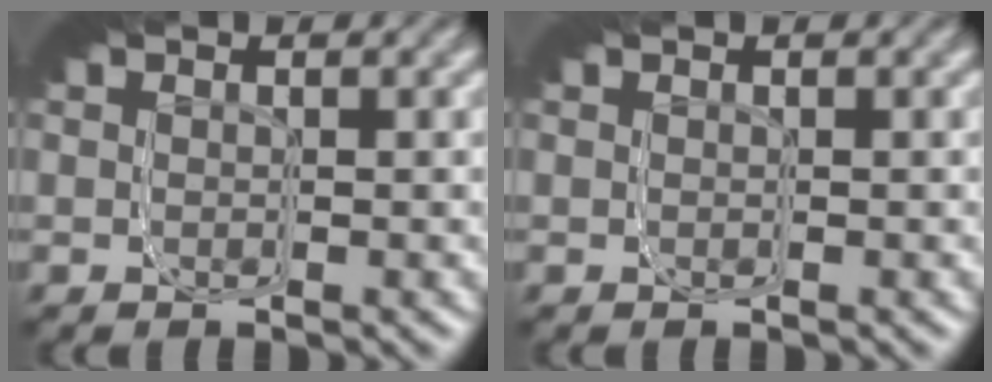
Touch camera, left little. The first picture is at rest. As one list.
[{"total": 0.0}]